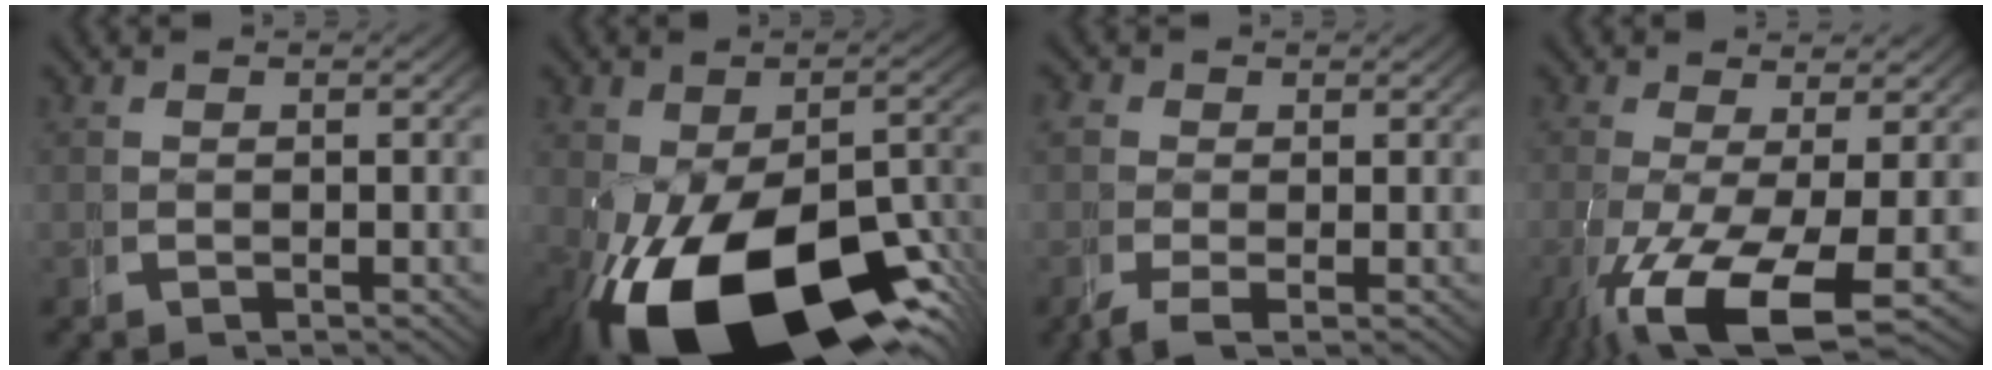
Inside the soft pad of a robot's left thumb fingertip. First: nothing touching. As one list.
[{"total": 18.5, "force": [-6.9, 9.2, 14.5], "torque": [-0.260, -0.058, -0.069]}, {"total": 2.7, "force": [-0.6, 2.1, 1.6], "torque": [-0.042, -0.021, -0.007]}, {"total": 9.4, "force": [-3.1, 4.2, 7.8], "torque": [-0.160, -0.040, -0.023]}]